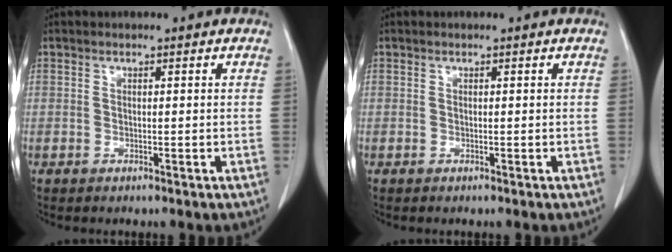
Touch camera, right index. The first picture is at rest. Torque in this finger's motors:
{"motor_torque": [0.00, 0.00, 0.01, 0.00]}